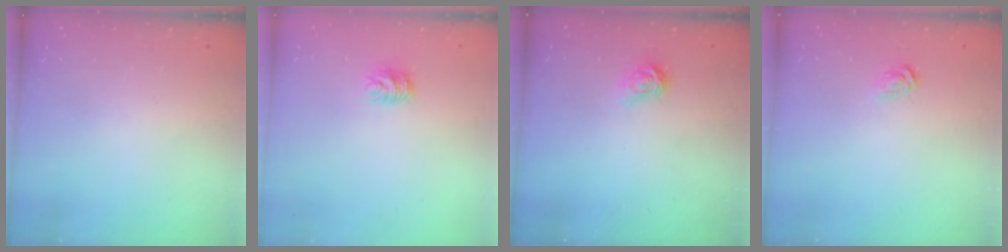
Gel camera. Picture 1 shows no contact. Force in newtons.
{"total": 5.6, "press": 5.6, "slide": 0.4}
{"total": 4.0, "press": 4.0, "slide": 0.4}
{"total": 2.9, "press": 2.9, "slide": 0.2}